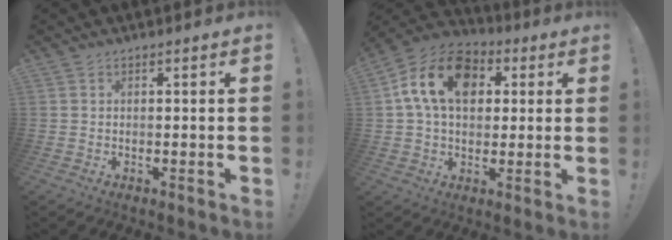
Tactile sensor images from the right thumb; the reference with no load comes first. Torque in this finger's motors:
{"motor_torque": [1.68, 1.99, 1.13, -0.04, 0.14]}